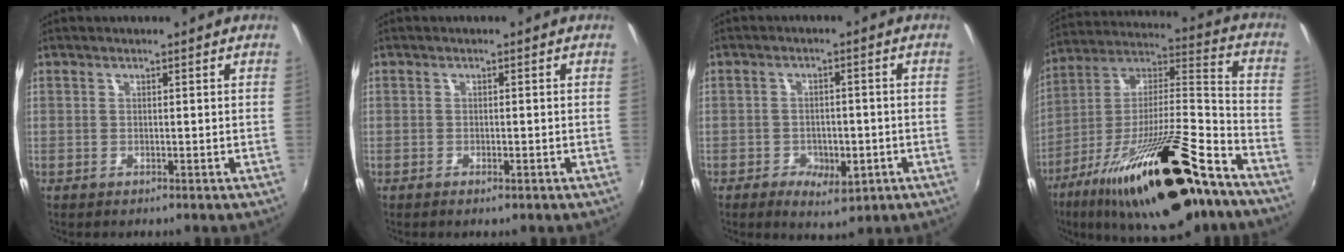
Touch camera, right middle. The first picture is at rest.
{"total": 1.0, "force": [-0.6, 0.3, 0.7], "torque": [-0.010, 0.000, -0.010]}
{"total": 6.9, "force": [-3.4, 4.2, 4.4], "torque": [-0.093, -0.003, -0.045]}
{"total": 28.9, "force": [-18.6, 7.0, 21.0], "torque": [-0.346, -0.026, -0.293]}